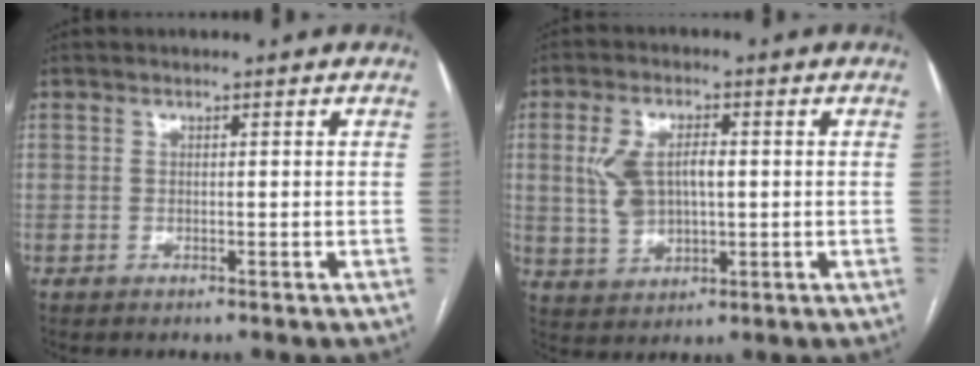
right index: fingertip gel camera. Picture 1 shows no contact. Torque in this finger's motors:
{"motor_torque": [0.26, -0.04, 0.20, 0.09]}